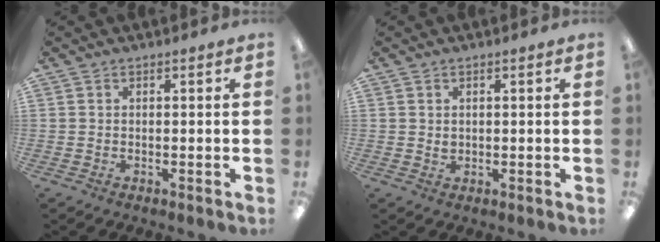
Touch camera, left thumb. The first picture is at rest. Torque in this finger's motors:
{"motor_torque": [-0.17, 0.08, 0.08, -0.07, 0.00]}